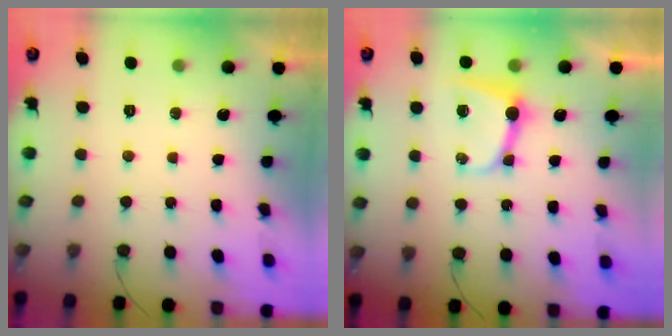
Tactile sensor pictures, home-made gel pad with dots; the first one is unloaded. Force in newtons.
{"total": 8.2, "press": 8.1, "slide": 1.0}